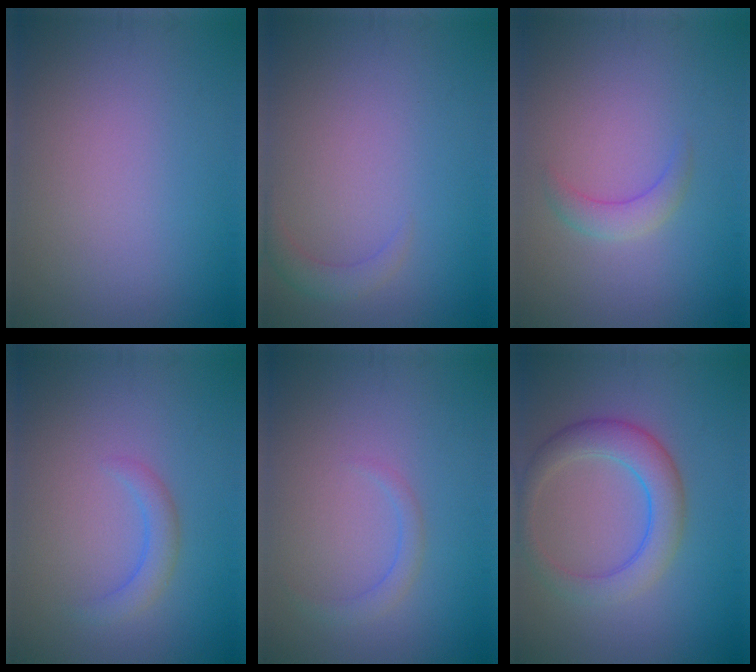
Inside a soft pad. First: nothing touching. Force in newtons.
{"total": 1.5, "press": 1.4, "slide": 0.2}
{"total": 1.9, "press": 1.9, "slide": 0.1}
{"total": 1.9, "press": 1.9, "slide": 0.3}
{"total": 1.3, "press": 1.3, "slide": 0.1}
{"total": 4.3, "press": 4.3, "slide": 0.2}